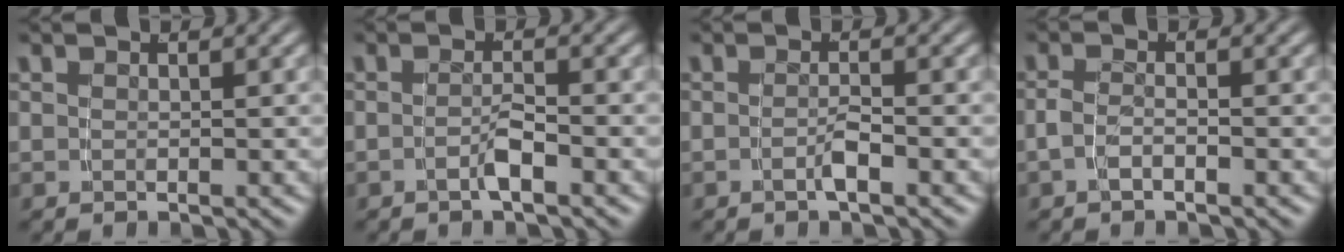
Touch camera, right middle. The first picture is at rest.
{"total": 2.0, "force": [-1.5, -0.4, 1.3], "torque": [-0.015, 0.000, -0.026]}
{"total": 1.6, "force": [-1.2, -0.4, 1.0], "torque": [-0.012, 0.000, -0.022]}
{"total": 1.9, "force": [-1.3, 0.5, 1.3], "torque": [-0.031, -0.007, -0.019]}